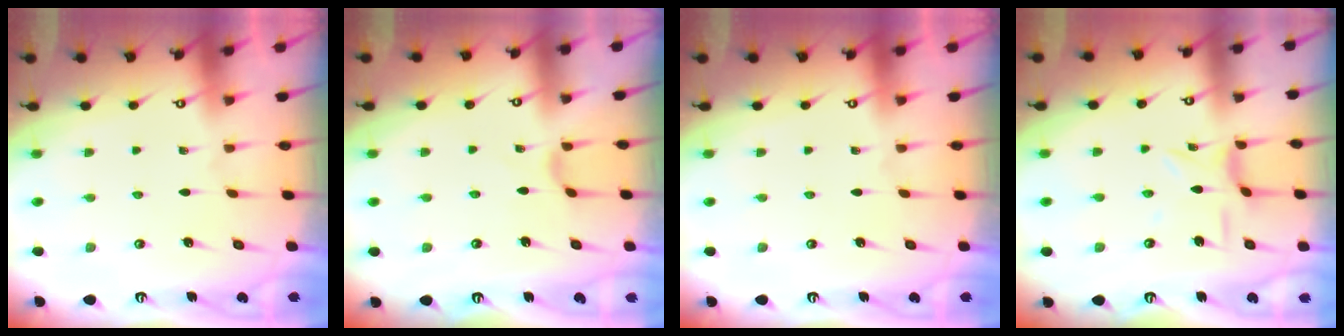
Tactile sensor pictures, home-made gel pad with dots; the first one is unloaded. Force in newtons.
{"total": 2.0, "press": 1.9, "slide": 0.6}
{"total": 0.0}
{"total": 2.4, "press": 2.4, "slide": 0.4}